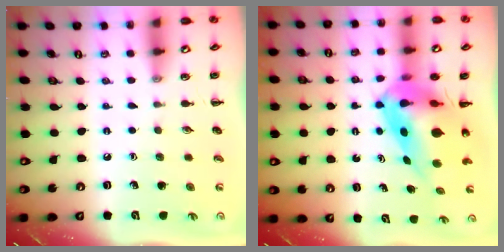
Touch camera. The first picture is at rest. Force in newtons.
{"total": 11.2, "press": 10.7, "slide": 3.1}